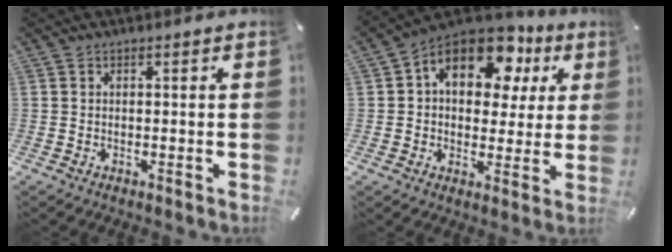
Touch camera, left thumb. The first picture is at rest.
{"total": 14.9, "force": [6.5, 9.5, 9.5], "torque": [-0.149, -0.025, 0.113]}